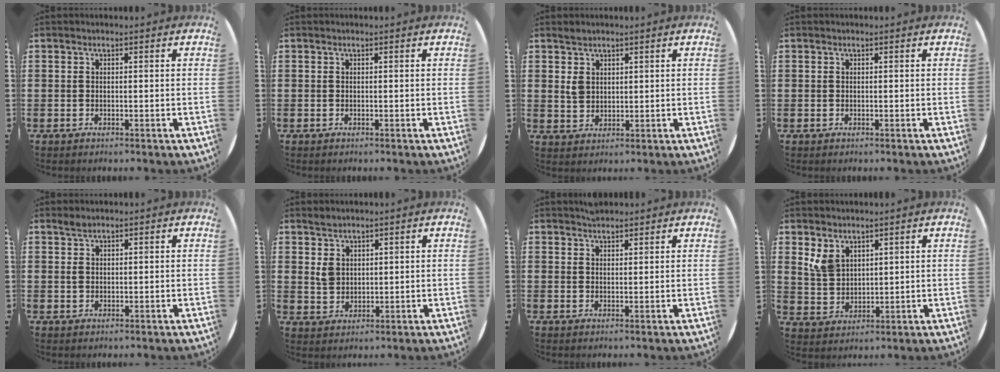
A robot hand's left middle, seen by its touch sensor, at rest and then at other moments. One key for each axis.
{"total": 0.0}
{"total": 3.0, "fx": 1.8, "fy": 2.1, "fz": 1.2, "tx": -0.020, "ty": 0.004, "tz": 0.032}
{"total": 0.0}
{"total": 1.4, "fx": 1.0, "fy": 0.8, "fz": 0.6, "tx": -0.005, "ty": 0.002, "tz": 0.017}
{"total": 3.2, "fx": 2.0, "fy": 2.2, "fz": 1.2, "tx": -0.020, "ty": 0.005, "tz": 0.035}
{"total": 1.7, "fx": 1.7, "fy": 0.4, "fz": -0.1, "tx": -0.002, "ty": 0.003, "tz": 0.033}
{"total": 3.8, "fx": 2.6, "fy": 2.2, "fz": 1.6, "tx": -0.038, "ty": 0.004, "tz": 0.051}